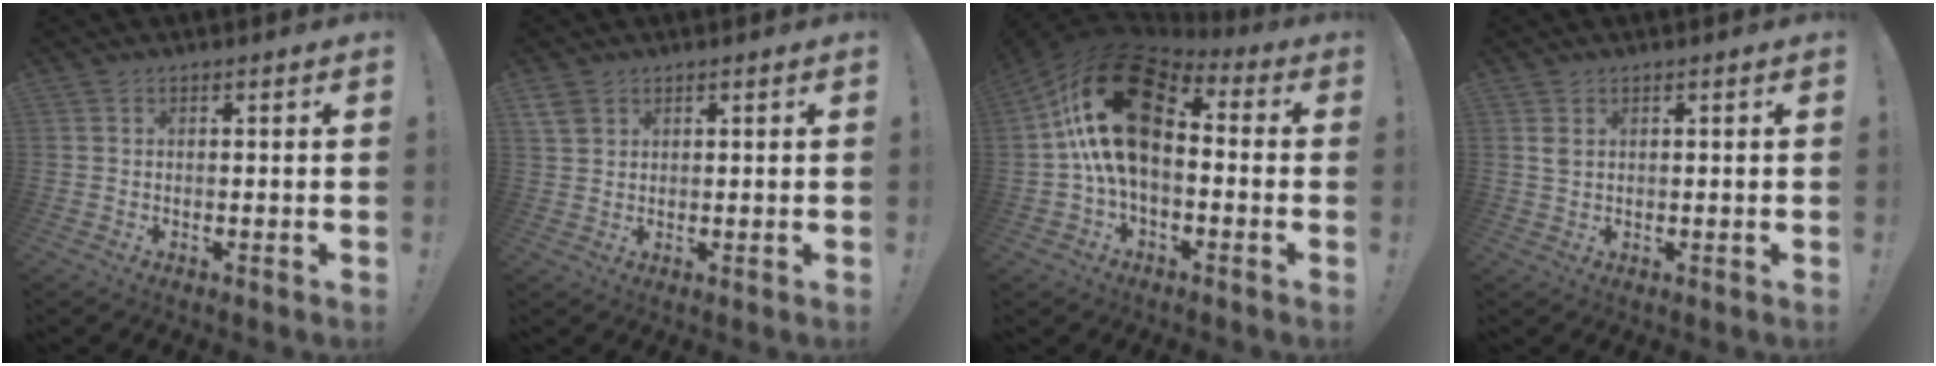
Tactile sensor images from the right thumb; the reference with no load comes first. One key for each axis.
{"total": 3.7, "fx": 2.3, "fy": 2.6, "fz": 1.5, "tx": -0.027, "ty": -0.006, "tz": 0.045}
{"total": 23.3, "fx": 3.7, "fy": 13.7, "fz": 18.4, "tx": -0.357, "ty": 0.002, "tz": 0.073}
{"total": 1.8, "fx": 0.9, "fy": 1.0, "fz": 1.2, "tx": -0.020, "ty": 0.000, "tz": 0.014}